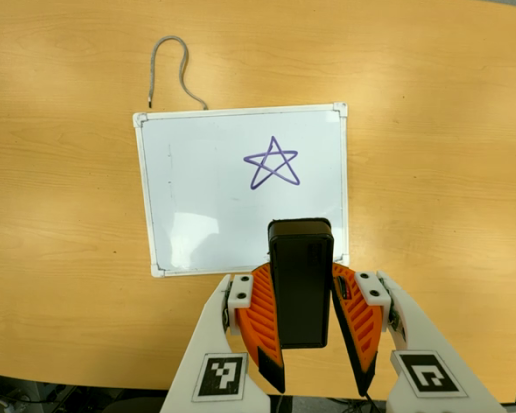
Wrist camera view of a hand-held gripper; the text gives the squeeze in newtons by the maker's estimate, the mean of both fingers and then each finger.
{"total": 8.1, "left": 7.4, "right": 8.8}